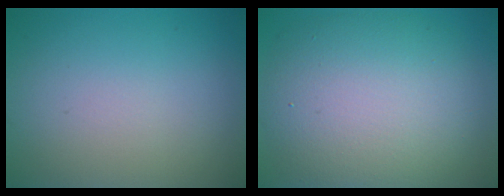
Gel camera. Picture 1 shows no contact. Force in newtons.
{"total": 10.1, "press": 10.0, "slide": 1.1}